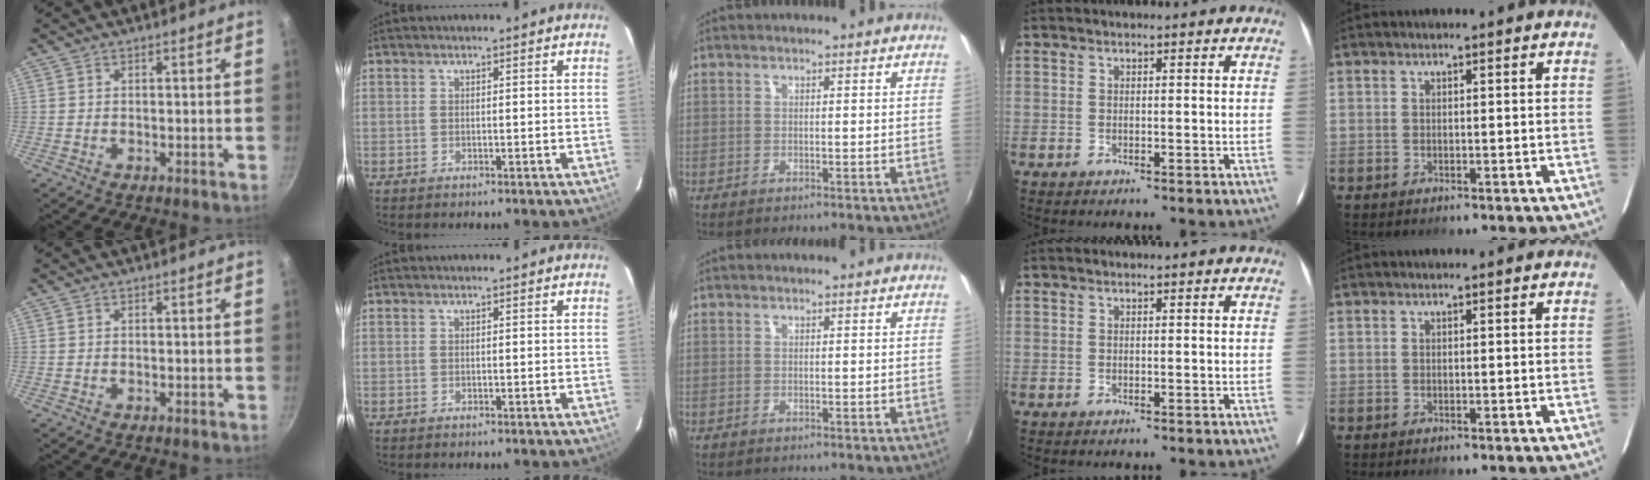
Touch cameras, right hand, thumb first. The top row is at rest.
{}